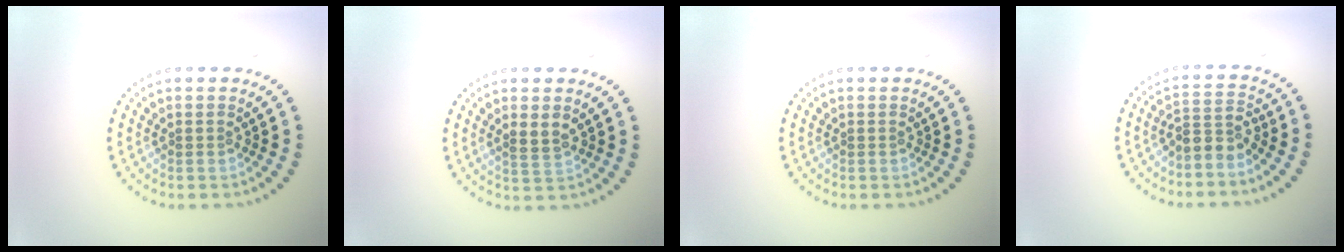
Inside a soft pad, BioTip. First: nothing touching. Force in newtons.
{"total": 1.8, "press": 1.7, "slide": 0.6}
{"total": 0.0}
{"total": 2.5, "press": 1.8, "slide": 1.7}